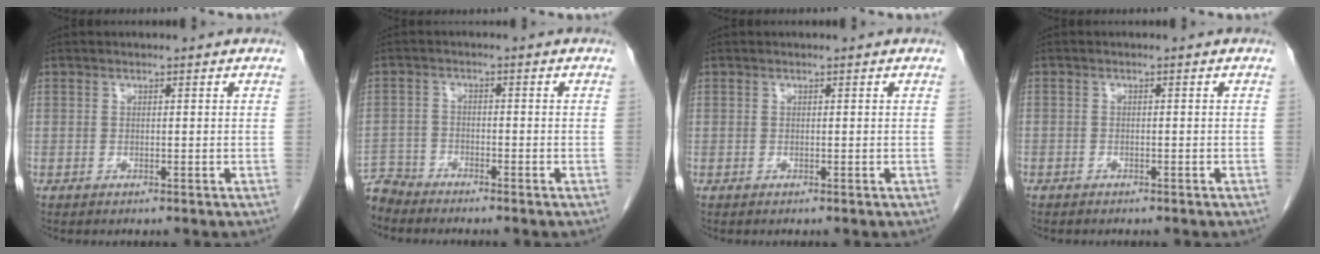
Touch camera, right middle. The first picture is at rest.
{"total": 4.3, "force": [-4.2, 0.7, -0.6], "torque": [0.017, -0.007, -0.082]}
{"total": 0.0}
{"total": 0.8, "force": [-0.6, 0.5, 0.1], "torque": [-0.001, 0.003, -0.010]}